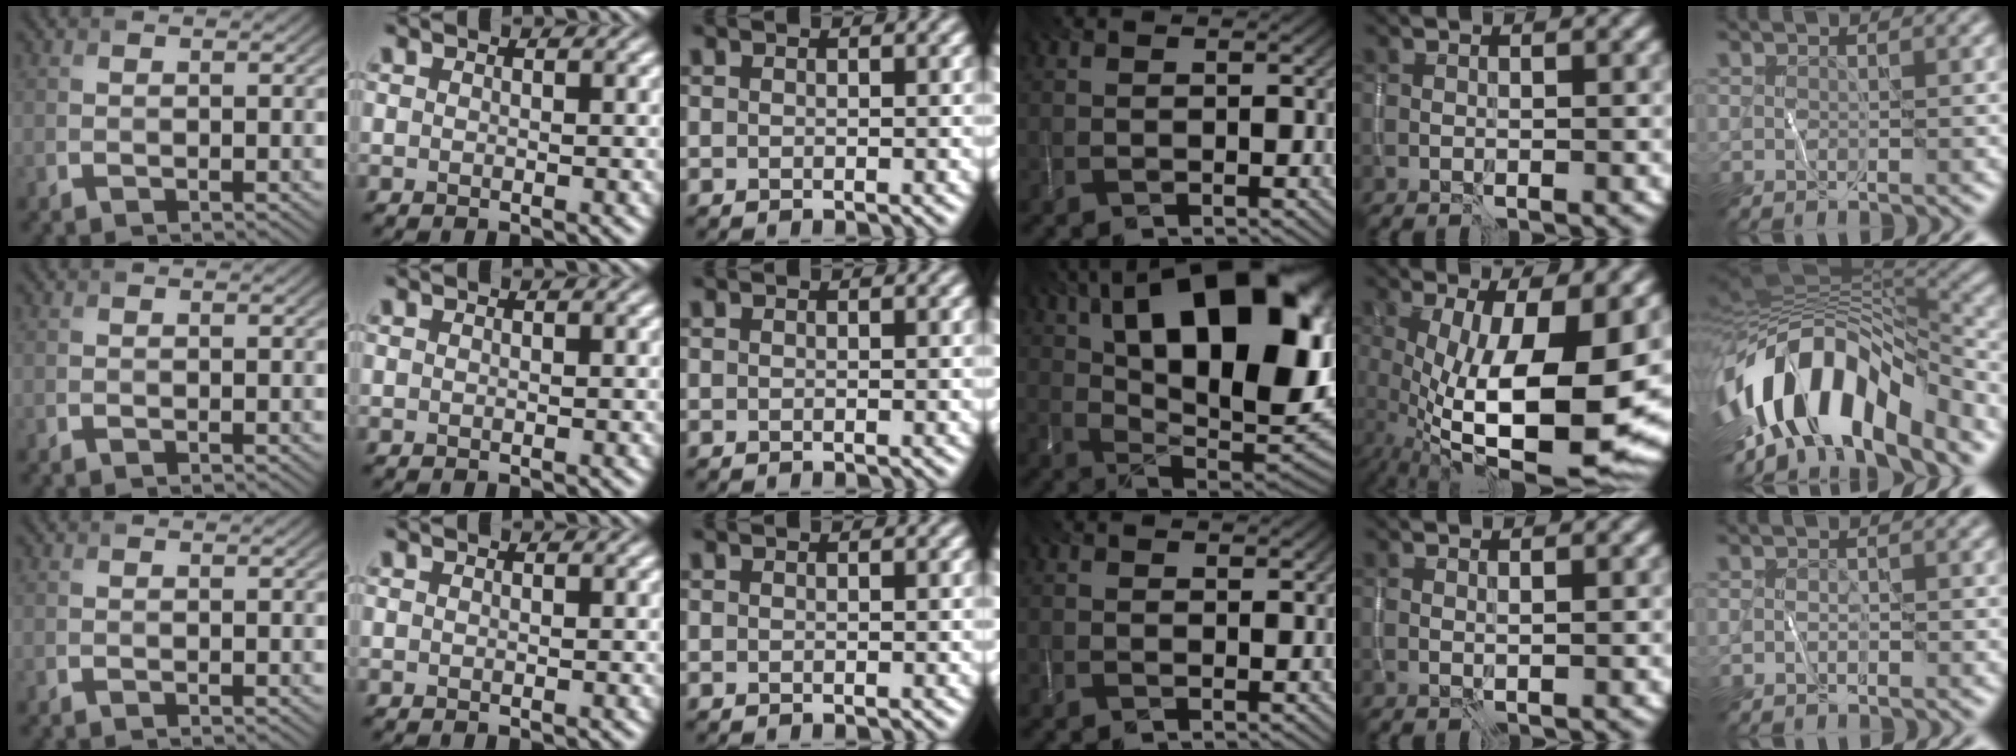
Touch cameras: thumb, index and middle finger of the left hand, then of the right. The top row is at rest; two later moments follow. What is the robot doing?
{"motion": "wipe", "object": "whiteboard"}